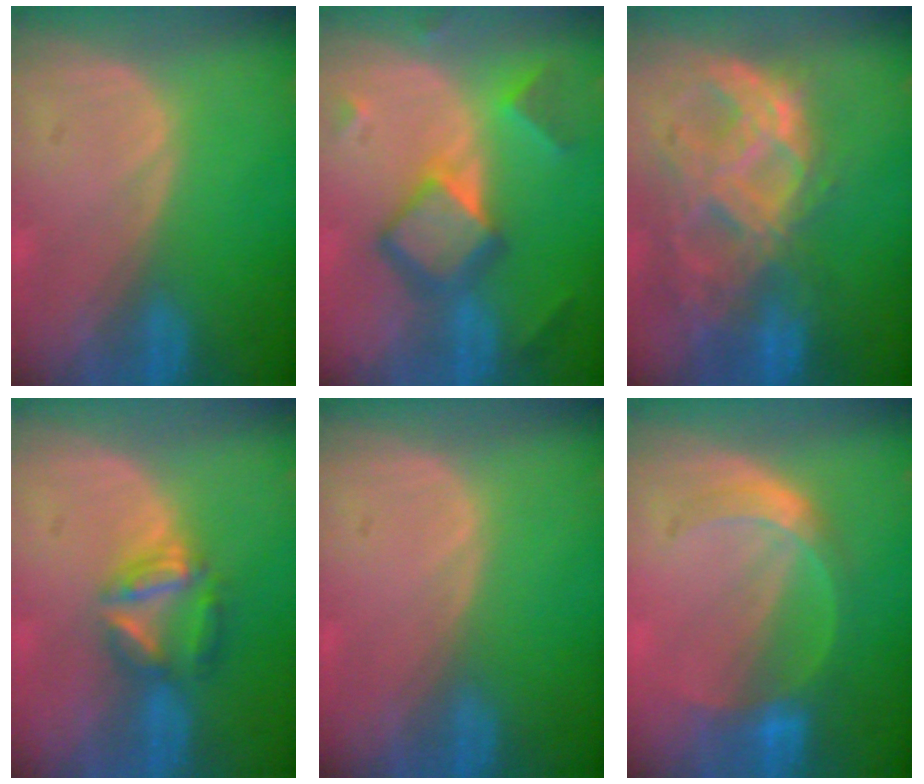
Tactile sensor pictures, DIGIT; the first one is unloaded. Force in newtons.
{"total": 7.7, "press": 7.7, "slide": 0.5}
{"total": 11.4, "press": 9.6, "slide": 6.2}
{"total": 6.1, "press": 5.5, "slide": 2.5}
{"total": 0.0}
{"total": 5.6, "press": 5.3, "slide": 1.9}